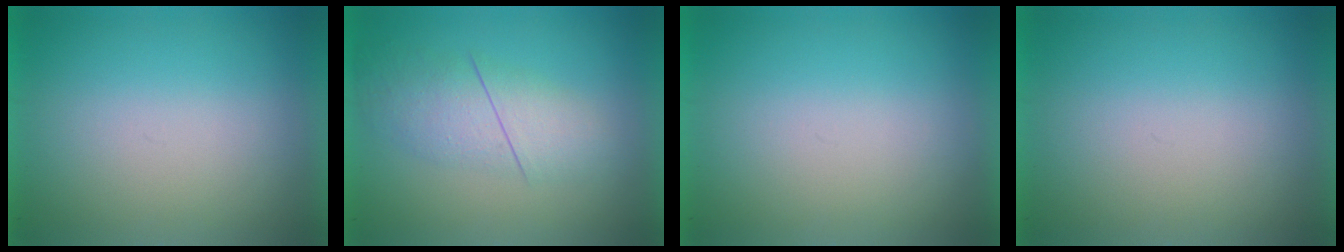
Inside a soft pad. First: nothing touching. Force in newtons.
{"total": 2.8}
{"total": 0.0}
{"total": 0.0}